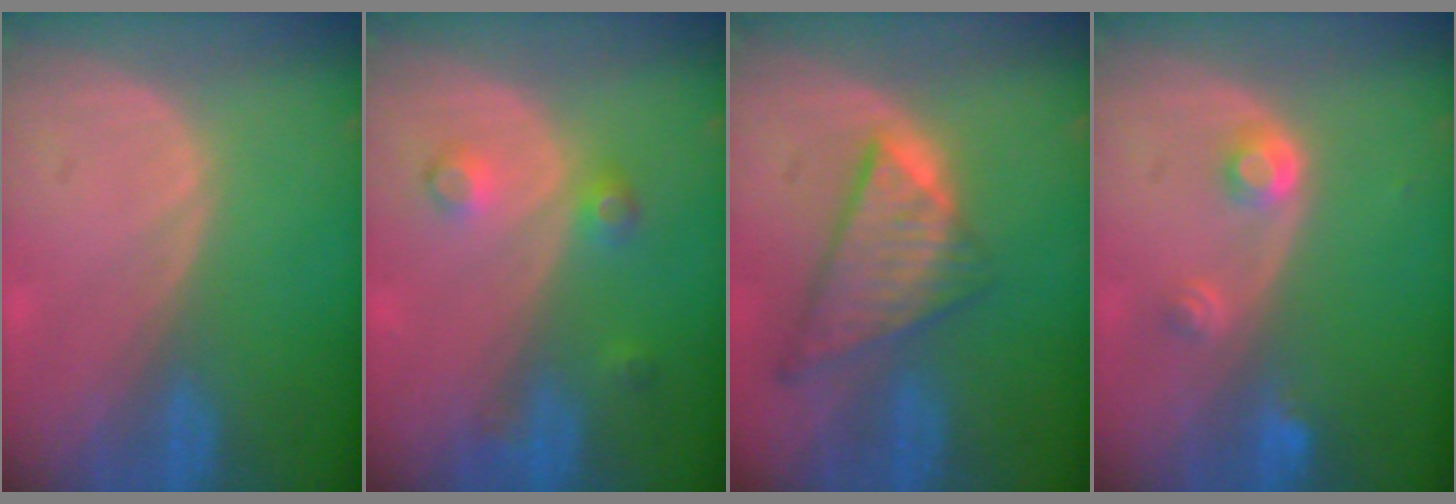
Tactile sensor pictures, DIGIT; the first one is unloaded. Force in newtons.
{"total": 3.5, "press": 3.2, "slide": 1.4}
{"total": 8.5, "press": 7.3, "slide": 4.5}
{"total": 2.9, "press": 2.7, "slide": 1.0}